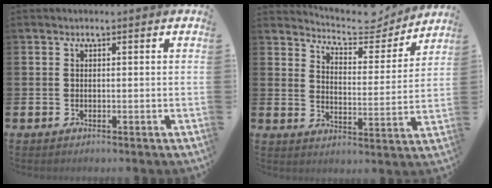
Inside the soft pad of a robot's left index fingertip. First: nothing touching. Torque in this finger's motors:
{"motor_torque": [0.98, -1.16, 0.11, 0.04]}